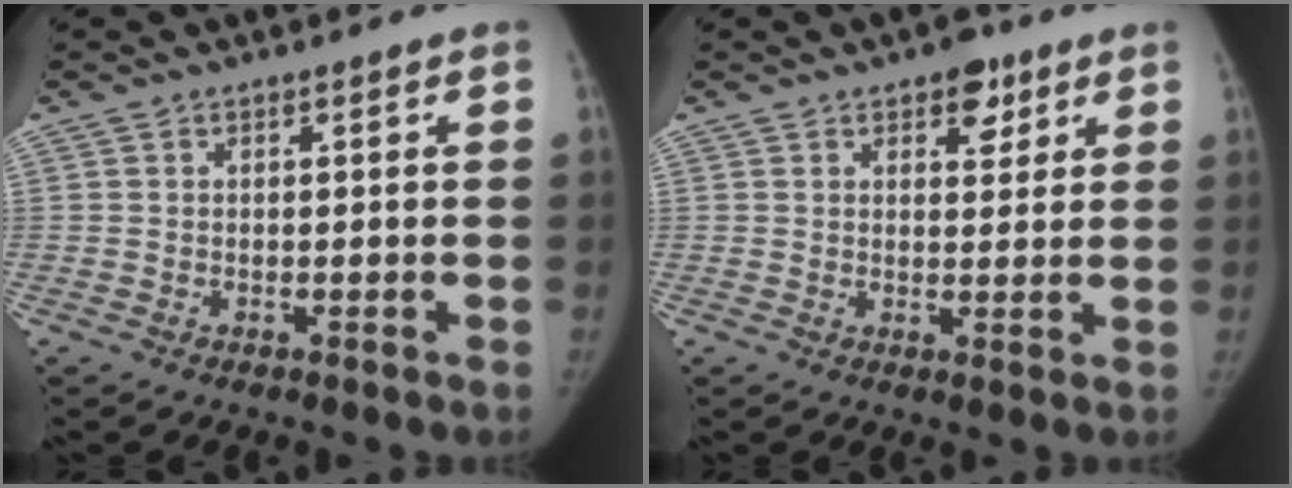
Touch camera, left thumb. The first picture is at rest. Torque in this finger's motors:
{"motor_torque": [0.64, -0.22, 0.83, -0.54, 0.15]}